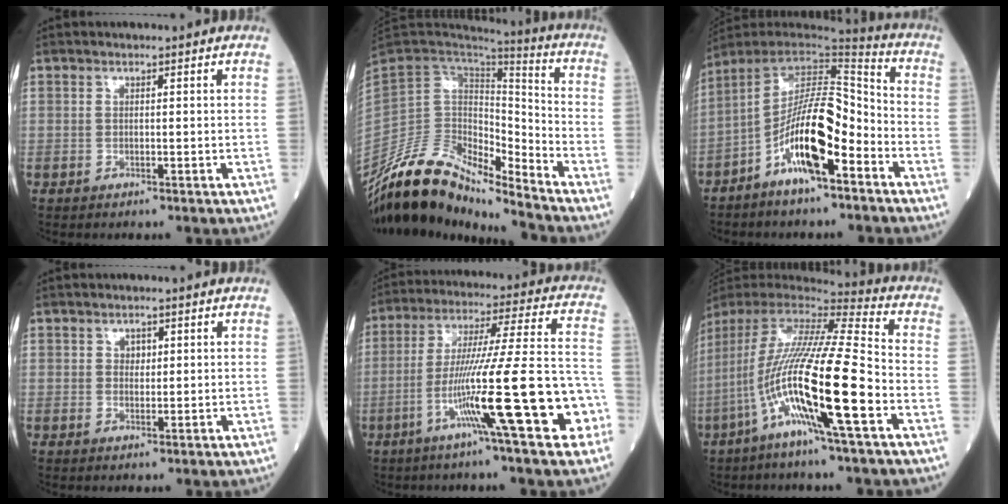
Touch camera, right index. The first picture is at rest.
{"total": 14.7, "force": [-12.8, 4.1, 5.9], "torque": [-0.102, 0.064, -0.236]}
{"total": 14.3, "force": [-6.3, 3.3, 12.4], "torque": [-0.223, 0.011, -0.106]}
{"total": 1.5, "force": [0.6, 1.1, 0.9], "torque": [-0.009, -0.003, 0.009]}
{"total": 19.4, "force": [-7.6, 0.6, 17.8], "torque": [-0.270, 0.002, -0.124]}
{"total": 20.8, "force": [-6.9, 0.9, 19.6], "torque": [-0.410, -0.028, -0.137]}